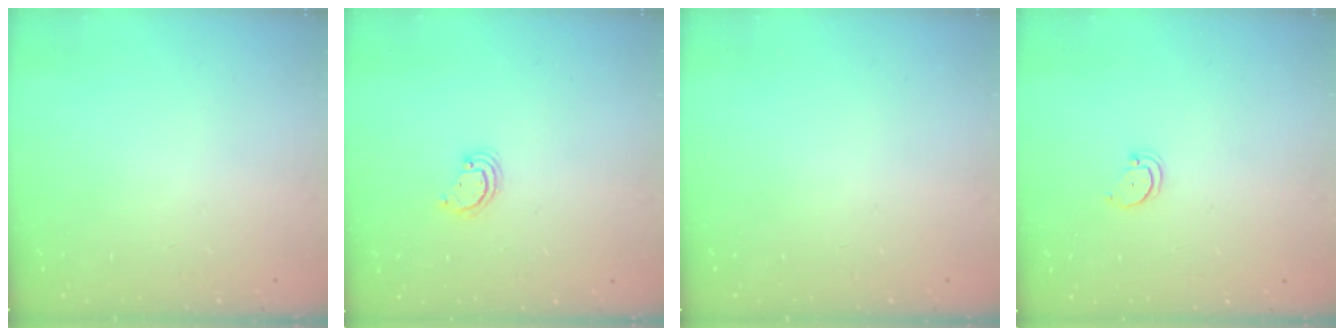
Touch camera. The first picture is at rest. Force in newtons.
{"total": 2.6, "press": 2.6, "slide": 0.3}
{"total": 0.0}
{"total": 2.5, "press": 2.5, "slide": 0.2}